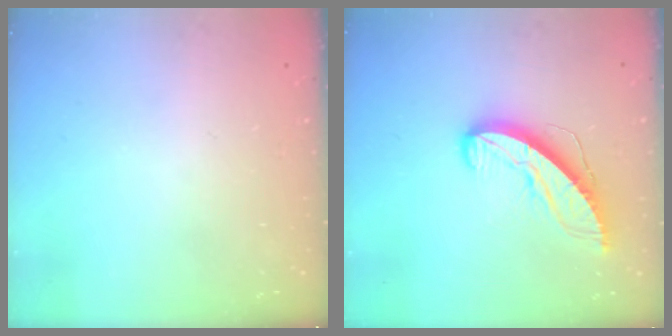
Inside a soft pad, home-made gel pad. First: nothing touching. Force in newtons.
{"total": 10.6, "press": 10.6, "slide": 0.8}